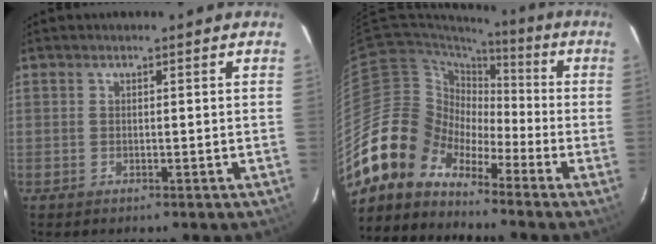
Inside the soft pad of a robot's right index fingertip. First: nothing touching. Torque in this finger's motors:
{"motor_torque": [0.79, -0.71, -0.05, -0.21]}